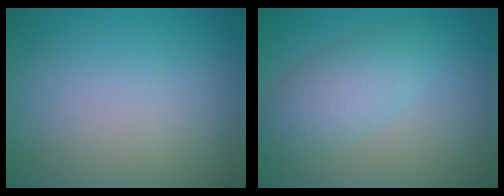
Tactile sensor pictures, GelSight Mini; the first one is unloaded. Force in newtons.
{"total": 3.8, "press": 3.8, "slide": 0.2}